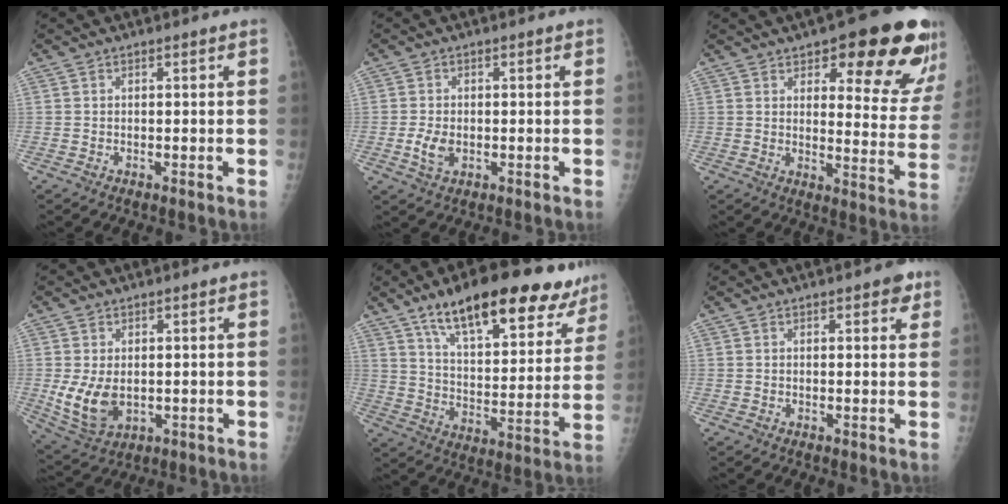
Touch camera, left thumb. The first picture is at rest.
{"total": 3.6, "force": [-0.7, 2.3, 2.7], "torque": [-0.054, -0.003, -0.011]}
{"total": 21.9, "force": [13.2, 7.2, 15.9], "torque": [-0.153, -0.063, 0.167]}
{"total": 8.1, "force": [-0.4, 5.4, 6.0], "torque": [-0.109, -0.015, 0.011]}
{"total": 24.2, "force": [16.4, 8.8, 15.4], "torque": [-0.184, -0.048, 0.252]}
{"total": 2.6, "force": [1.5, 1.1, 1.8], "torque": [-0.009, -0.002, 0.014]}